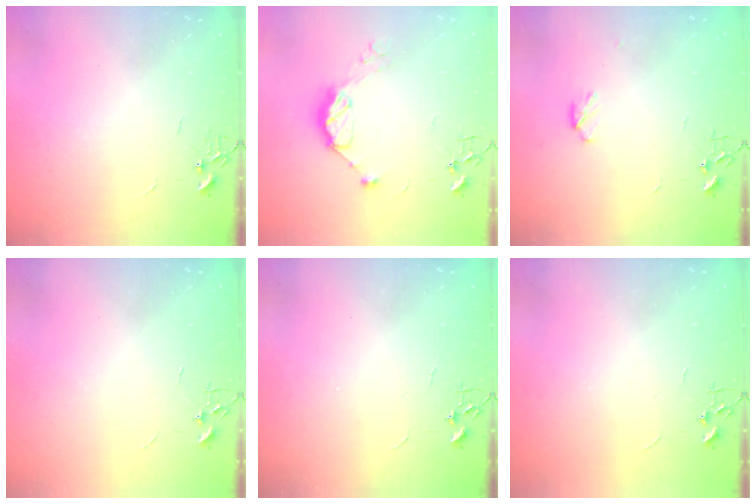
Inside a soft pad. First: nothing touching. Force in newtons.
{"total": 8.3, "press": 8.3, "slide": 0.5}
{"total": 3.8, "press": 3.7, "slide": 0.9}
{"total": 0.0}
{"total": 0.0}
{"total": 0.0}